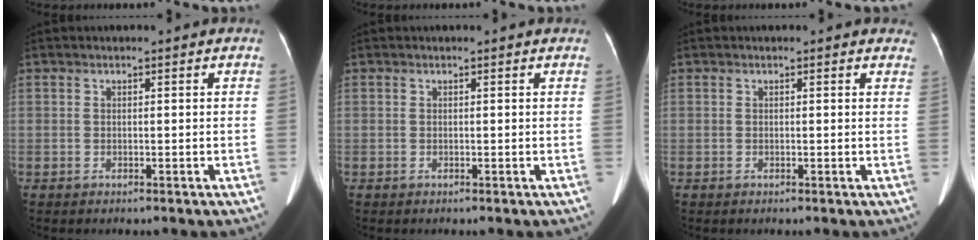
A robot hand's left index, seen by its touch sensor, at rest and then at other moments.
{"total": 0.7, "force": [0.7, 0.1, 0.2], "torque": [-0.006, 0.003, 0.004]}
{"total": 2.3, "force": [2.0, 0.9, 0.6], "torque": [0.006, -0.003, 0.000]}